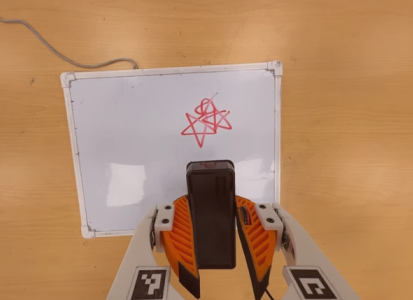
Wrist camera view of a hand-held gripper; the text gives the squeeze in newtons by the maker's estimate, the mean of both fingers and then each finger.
{"total": 9.7, "left": 8.4, "right": 11.1}